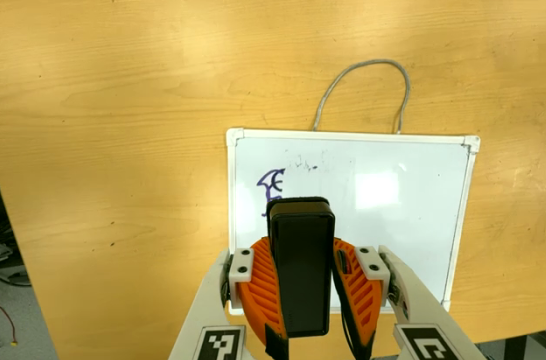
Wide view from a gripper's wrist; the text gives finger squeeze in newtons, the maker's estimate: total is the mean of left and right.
{"total": 8.2, "left": 7.3, "right": 9.1}